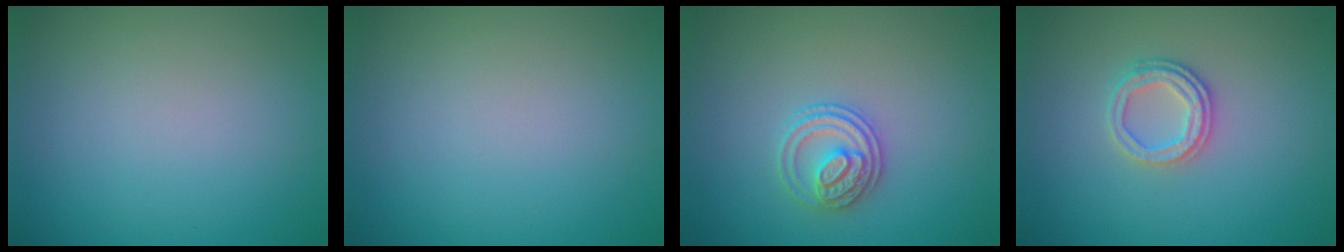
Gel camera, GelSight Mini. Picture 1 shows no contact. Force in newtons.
{"total": 0.0}
{"total": 2.7, "press": 2.6, "slide": 0.7}
{"total": 2.5, "press": 2.4, "slide": 0.8}